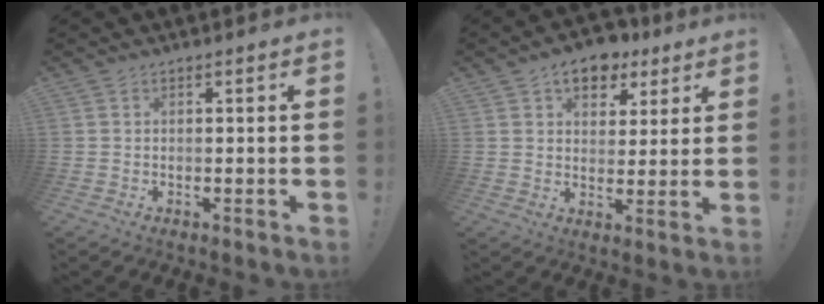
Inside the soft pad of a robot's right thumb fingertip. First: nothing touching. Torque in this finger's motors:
{"motor_torque": [0.49, 2.03, -0.01, 0.15, 0.00]}